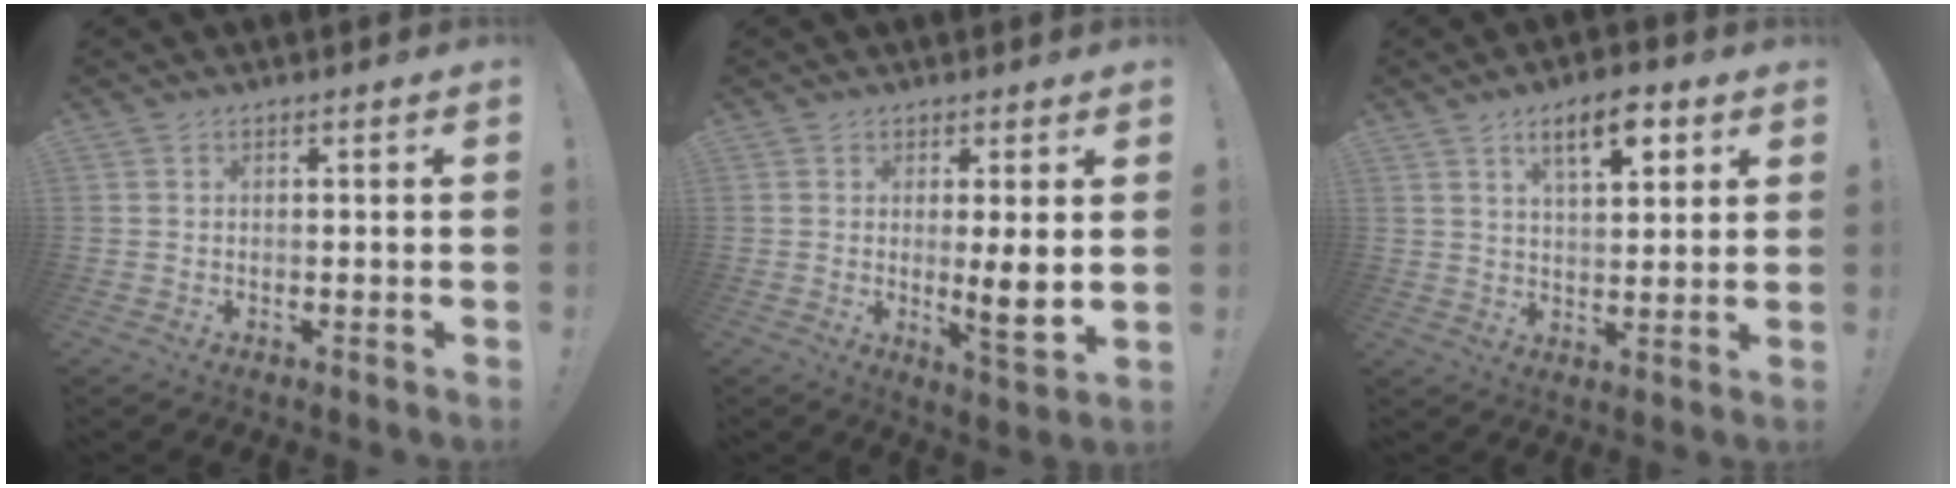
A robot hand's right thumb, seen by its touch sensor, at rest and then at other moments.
{"total": 7.7, "force": [0.4, 0.8, 7.6], "torque": [-0.105, -0.018, 0.006]}
{"total": 9.6, "force": [5.0, 3.7, 7.3], "torque": [-0.113, -0.013, 0.085]}